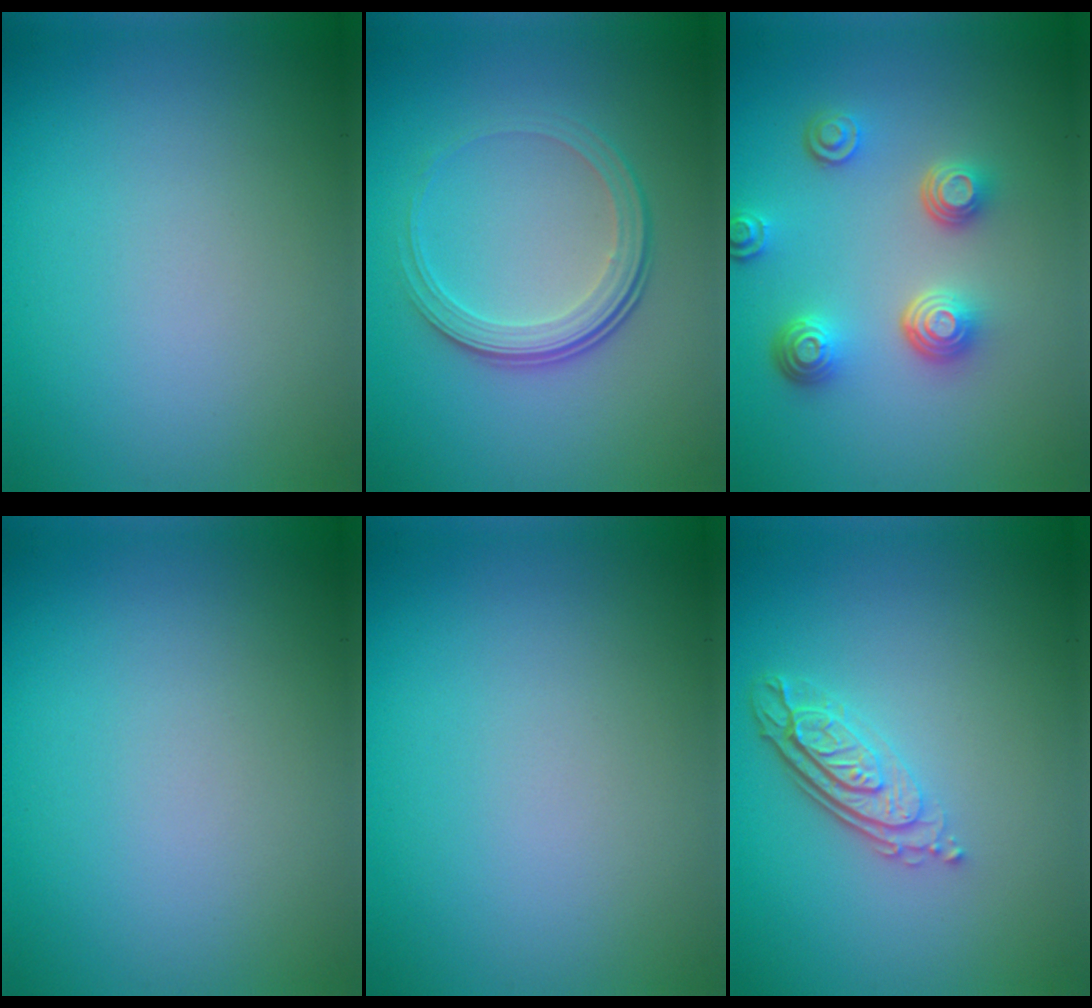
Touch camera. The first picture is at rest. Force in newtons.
{"total": 4.1, "press": 2.7, "slide": 3.0}
{"total": 4.3, "press": 3.3, "slide": 2.7}
{"total": 0.0}
{"total": 0.0}
{"total": 3.8, "press": 2.7, "slide": 2.6}